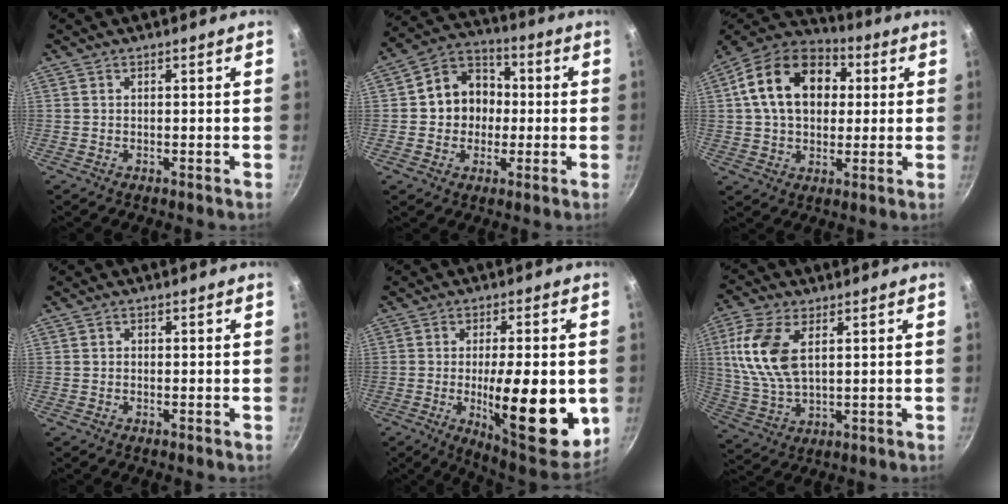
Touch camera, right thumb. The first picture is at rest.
{"total": 11.3, "force": [0.0, 9.9, 5.5], "torque": [-0.044, 0.026, -0.016]}
{"total": 18.9, "force": [4.0, 13.6, 12.5], "torque": [-0.192, 0.025, 0.053]}
{"total": 0.5, "force": [-0.2, 0.5, 0.1], "torque": [0.001, 0.003, -0.004]}
{"total": 19.7, "force": [-3.0, 6.2, 18.4], "torque": [-0.245, -0.011, -0.036]}
{"total": 12.7, "force": [3.4, 6.7, 10.2], "torque": [-0.209, -0.001, 0.071]}